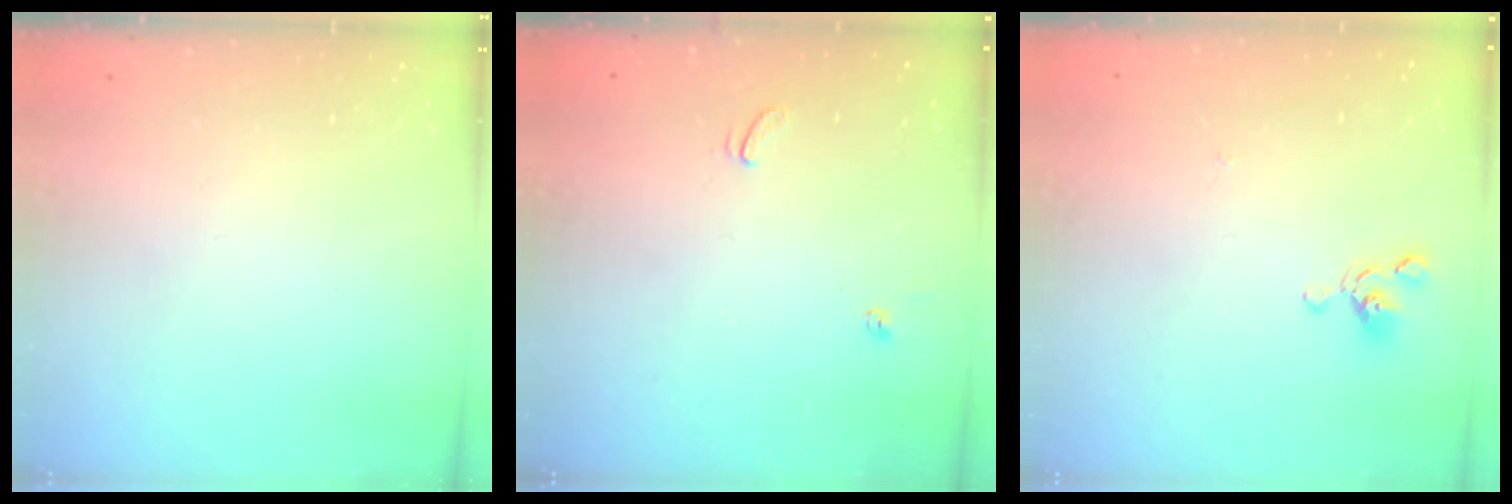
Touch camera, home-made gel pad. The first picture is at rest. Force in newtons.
{"total": 3.4, "press": 3.4, "slide": 0.3}
{"total": 5.5, "press": 5.5, "slide": 0.5}